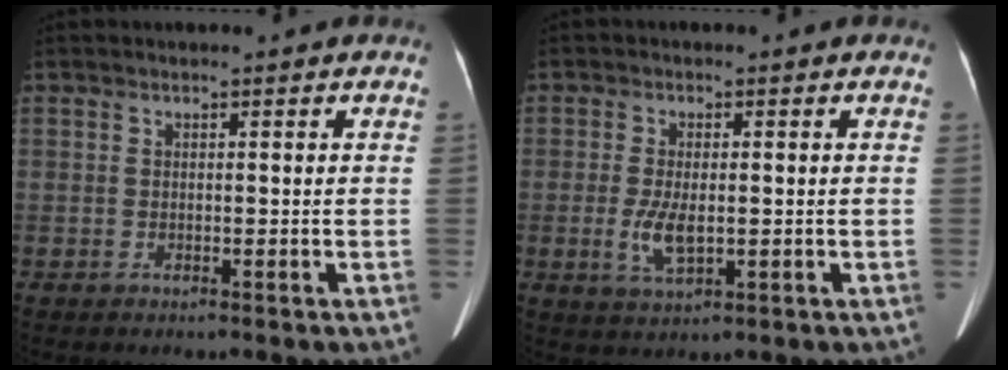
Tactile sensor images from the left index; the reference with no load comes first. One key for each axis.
{"total": 4.7, "fx": -0.7, "fy": 1.7, "fz": 4.3, "tx": -0.091, "ty": -0.008, "tz": -0.008}